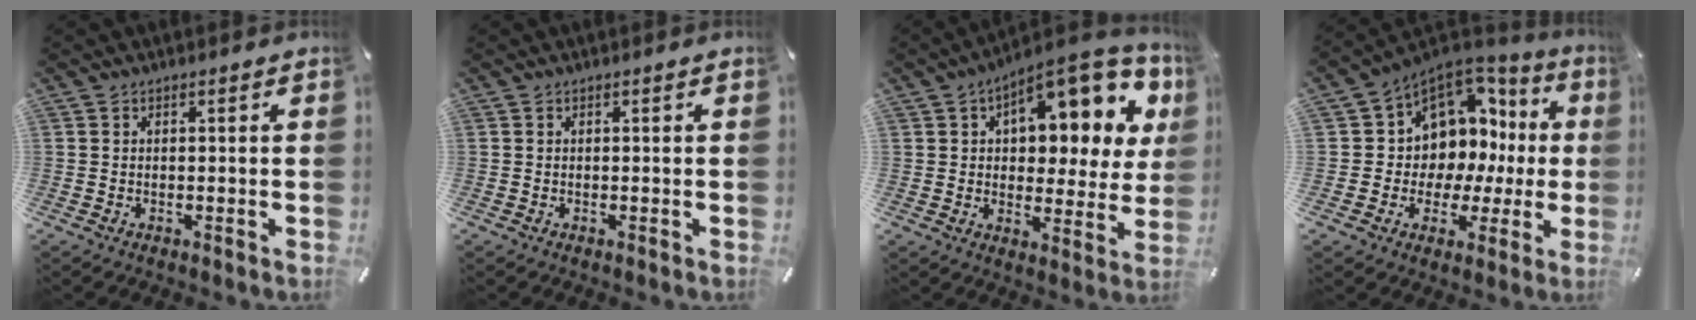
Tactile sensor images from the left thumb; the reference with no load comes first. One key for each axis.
{"total": 0.0}
{"total": 15.2, "fx": 8.2, "fy": 8.0, "fz": 10.0, "tx": -0.130, "ty": -0.060, "tz": 0.138}
{"total": 10.0, "fx": 3.2, "fy": 9.0, "fz": 3.1, "tx": -0.053, "ty": -0.051, "tz": 0.065}